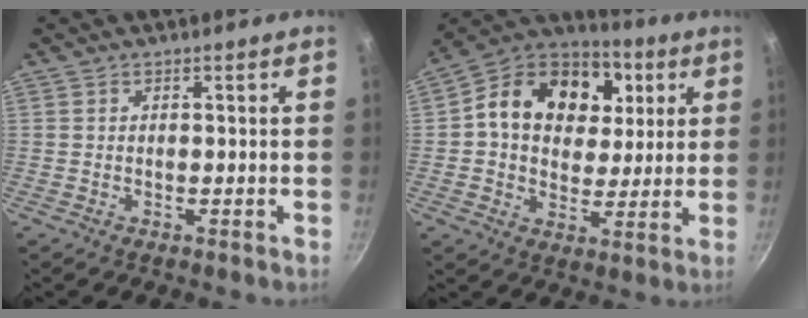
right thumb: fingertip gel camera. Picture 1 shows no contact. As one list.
[{"total": 19.7, "force": [5.2, 15.0, 11.8], "torque": [-0.184, 0.011, 0.071]}]